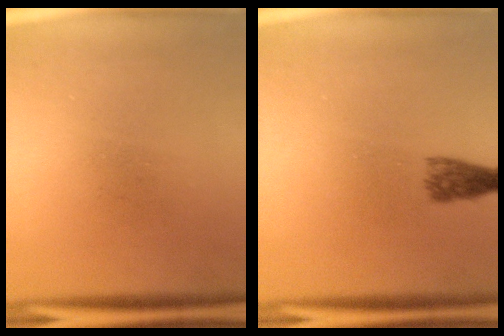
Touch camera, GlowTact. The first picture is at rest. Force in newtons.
{"total": 2.7}